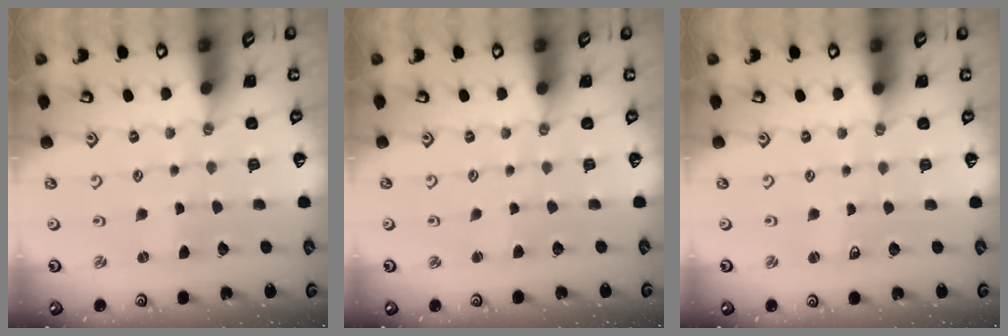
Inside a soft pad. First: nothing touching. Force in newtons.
{"total": 2.2, "press": 2.2, "slide": 0.3}
{"total": 1.2, "press": 1.2, "slide": 0.0}